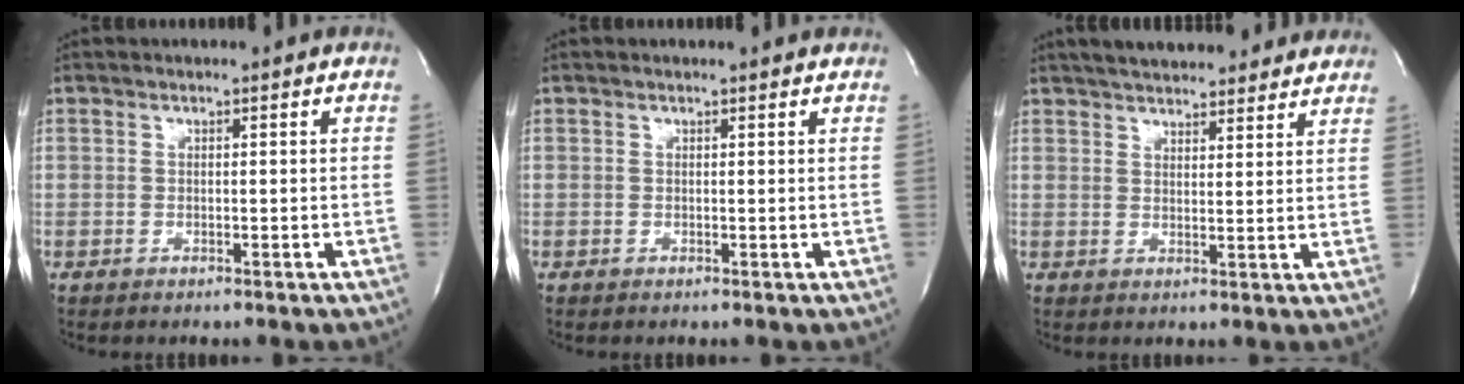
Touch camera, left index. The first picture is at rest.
{"total": 1.5, "force": [1.5, 0.3, 0.1], "torque": [-0.014, 0.005, 0.010]}
{"total": 16.0, "force": [14.1, 3.9, 6.4], "torque": [-0.089, 0.032, 0.187]}